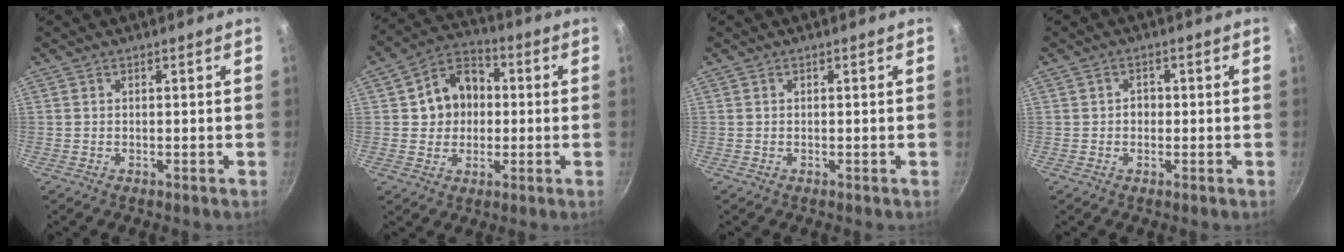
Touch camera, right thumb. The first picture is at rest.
{"total": 10.6, "force": [0.8, 8.8, 5.7], "torque": [-0.056, 0.018, 0.001]}
{"total": 0.0}
{"total": 1.8, "force": [-0.2, 1.6, 1.0], "torque": [-0.005, 0.004, -0.006]}